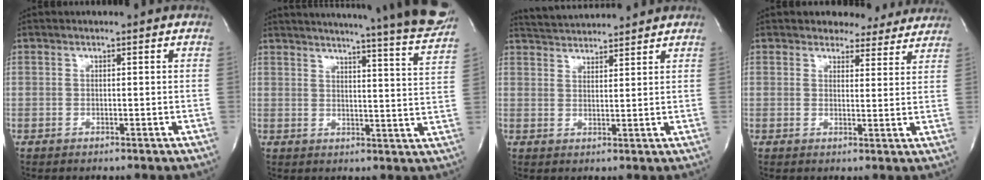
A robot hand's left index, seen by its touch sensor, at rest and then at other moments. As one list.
[{"total": 23.4, "force": [21.2, -0.4, 9.8], "torque": [-0.149, -0.076, 0.249]}, {"total": 7.1, "force": [6.9, 0.3, 1.4], "torque": [-0.034, 0.022, 0.113]}, {"total": 6.2, "force": [5.6, 2.6, 0.4], "torque": [0.009, -0.008, 0.052]}]